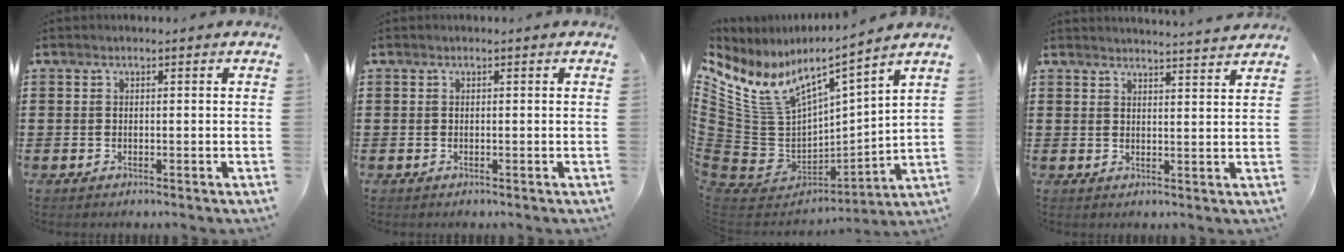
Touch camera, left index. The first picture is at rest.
{"total": 0.0}
{"total": 9.2, "force": [5.9, 4.0, 5.8], "torque": [-0.153, -0.059, 0.102]}
{"total": 2.9, "force": [2.9, -0.6, 0.2], "torque": [-0.006, -0.021, 0.050]}